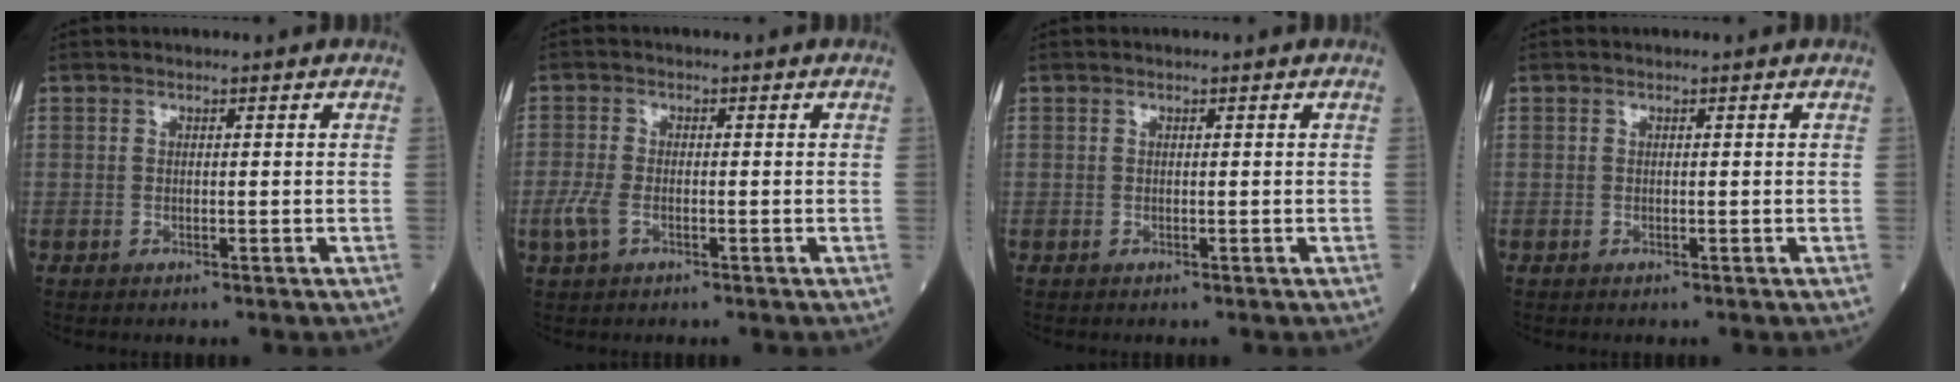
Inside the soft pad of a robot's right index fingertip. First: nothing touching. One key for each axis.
{"total": 3.1, "fx": -1.2, "fy": 1.5, "fz": 2.5, "tx": -0.072, "ty": -0.004, "tz": -0.027}
{"total": 0.0}
{"total": 0.0}